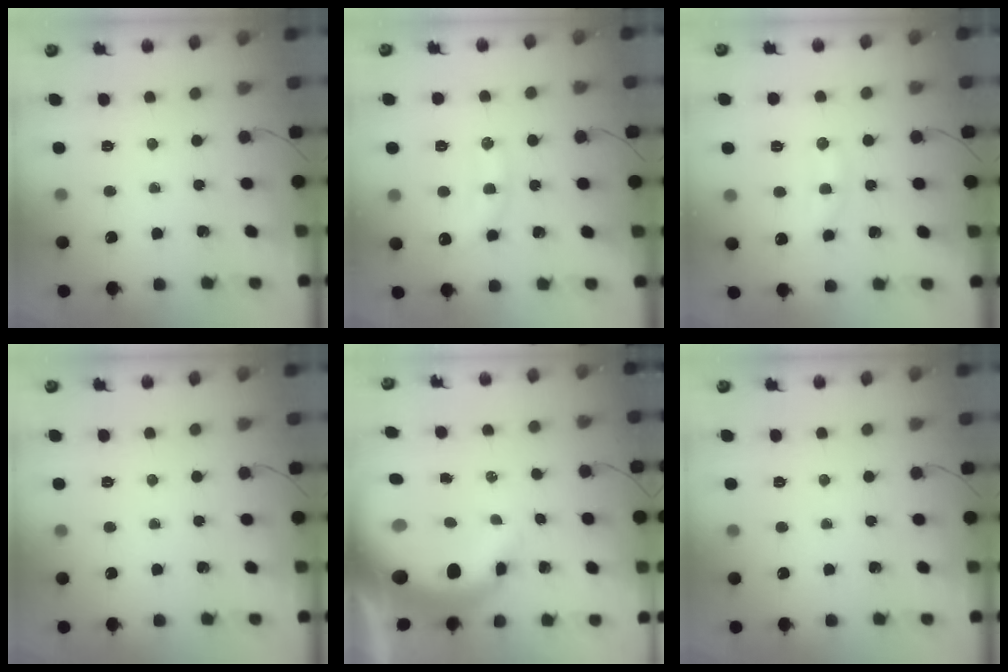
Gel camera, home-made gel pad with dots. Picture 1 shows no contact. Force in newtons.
{"total": 12.8, "press": 12.8, "slide": 0.3}
{"total": 9.2, "press": 9.2, "slide": 0.3}
{"total": 0.0}
{"total": 14.2, "press": 13.8, "slide": 3.2}
{"total": 0.0}